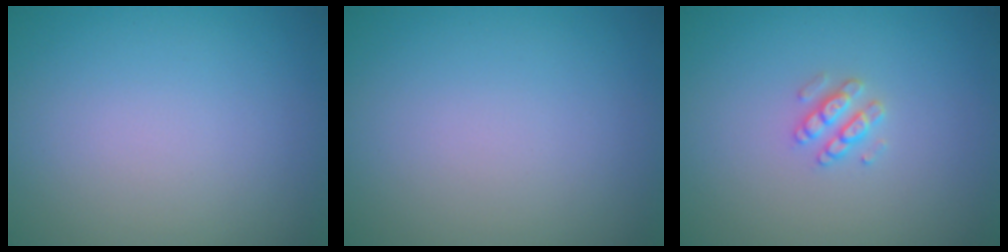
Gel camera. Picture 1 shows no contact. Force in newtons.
{"total": 0.0}
{"total": 1.9, "press": 1.9, "slide": 0.3}